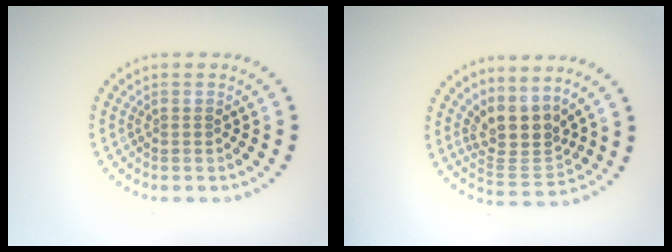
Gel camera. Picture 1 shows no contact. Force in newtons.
{"total": 4.0, "press": 2.9, "slide": 2.7}